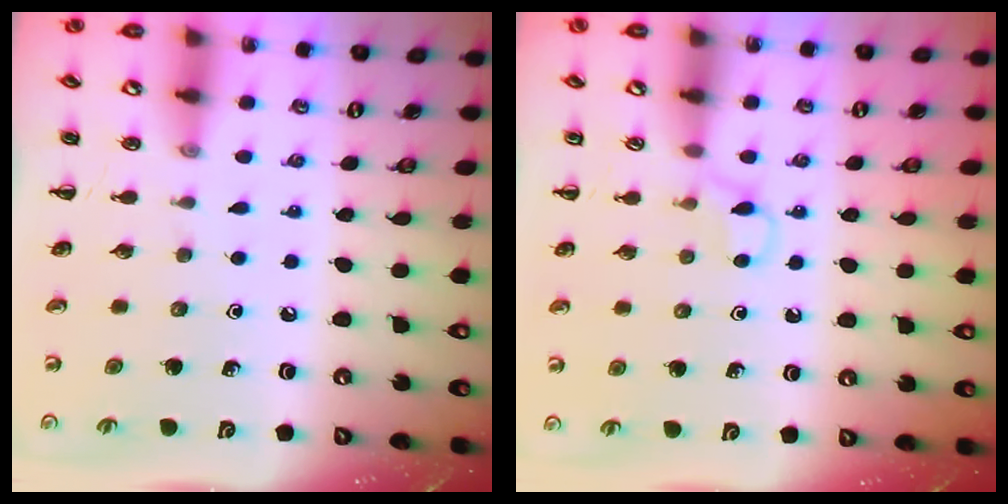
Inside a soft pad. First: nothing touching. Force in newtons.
{"total": 4.7, "press": 4.5, "slide": 1.5}